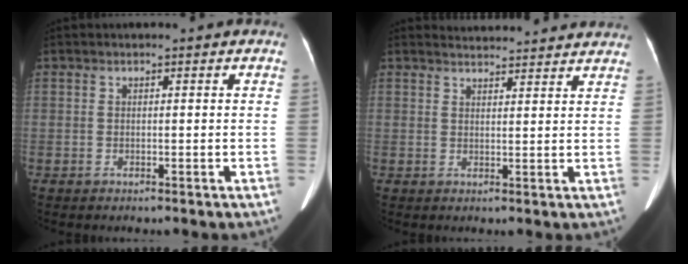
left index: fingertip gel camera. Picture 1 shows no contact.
{"total": 9.4, "force": [9.2, 1.2, 1.7], "torque": [-0.017, 0.018, 0.100]}